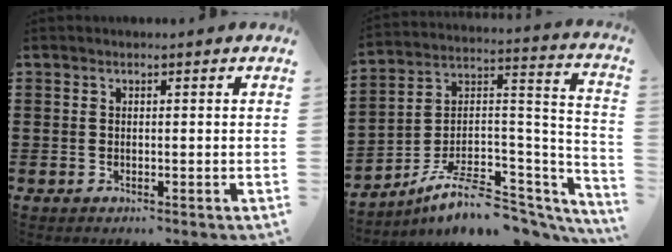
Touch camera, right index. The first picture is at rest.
{"total": 9.3, "force": [-6.6, 3.8, 5.4], "torque": [-0.106, 0.015, -0.127]}